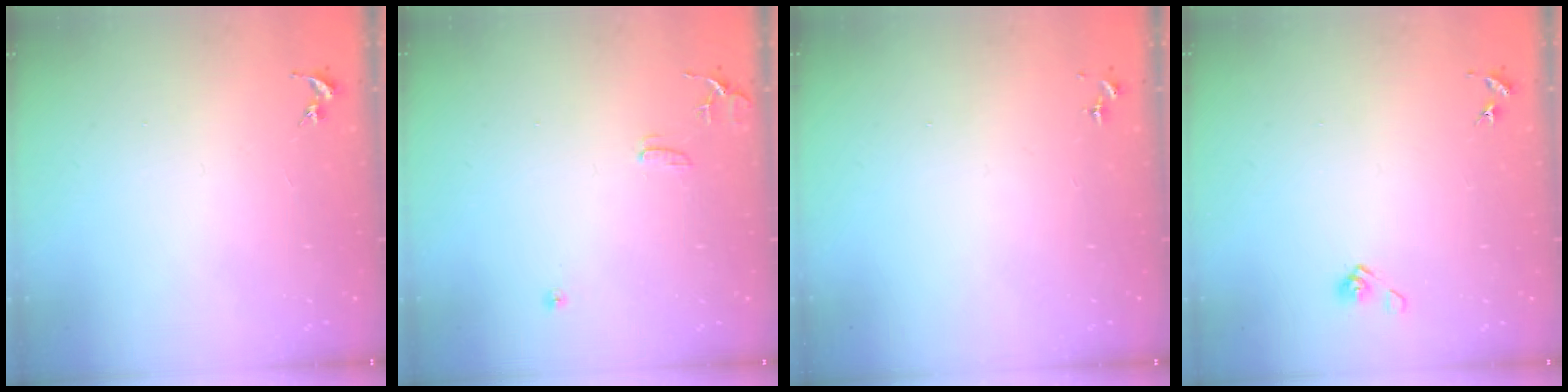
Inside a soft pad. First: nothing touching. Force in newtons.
{"total": 8.5, "press": 8.5, "slide": 0.8}
{"total": 0.0}
{"total": 4.7, "press": 4.2, "slide": 2.2}